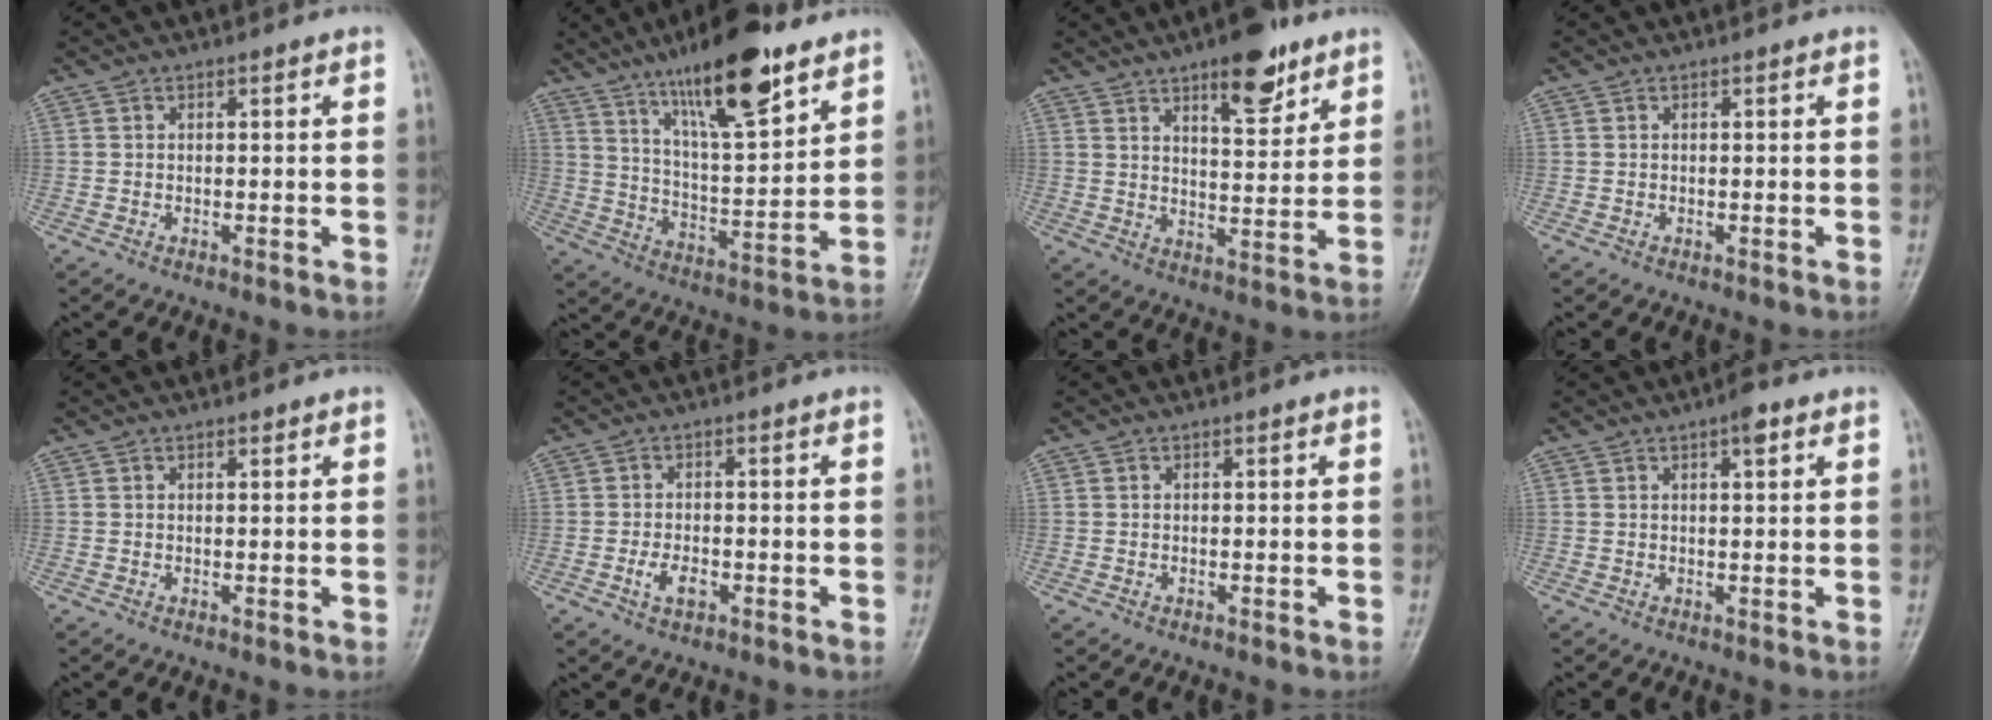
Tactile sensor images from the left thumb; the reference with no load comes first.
{"total": 18.3, "force": [11.7, 5.0, 13.1], "torque": [-0.190, -0.059, 0.203]}
{"total": 11.2, "force": [6.9, 4.2, 7.8], "torque": [-0.089, -0.039, 0.104]}
{"total": 0.0}
{"total": 0.8, "force": [0.5, 0.4, 0.4], "torque": [-0.004, -0.003, 0.006]}
{"total": 3.5, "force": [-1.3, 2.0, 2.6], "torque": [-0.046, 0.005, -0.023]}
{"total": 0.0}
{"total": 3.1, "force": [1.6, 1.0, 2.4], "torque": [-0.029, -0.002, 0.019]}